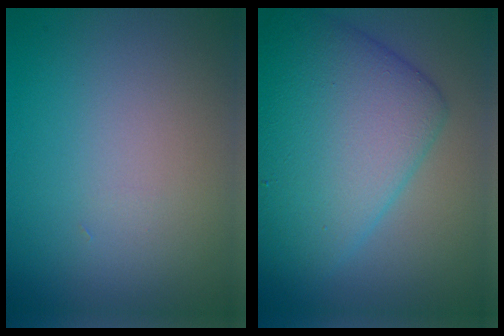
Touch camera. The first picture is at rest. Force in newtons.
{"total": 9.5, "press": 9.5, "slide": 0.1}